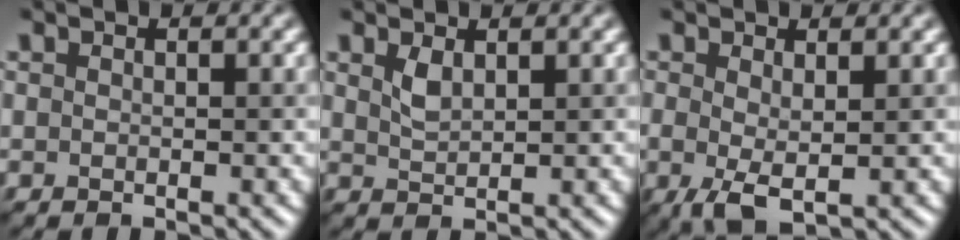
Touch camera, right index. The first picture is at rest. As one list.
[{"total": 1.5, "force": [1.2, 0.6, 0.7], "torque": [-0.016, 0.006, 0.028]}, {"total": 3.0, "force": [0.1, 1.5, 2.5], "torque": [-0.056, 0.000, 0.001]}]